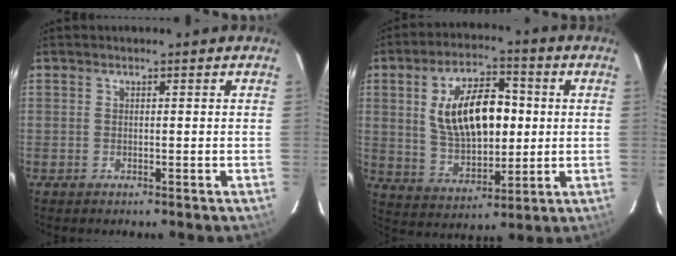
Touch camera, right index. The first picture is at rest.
{"total": 15.7, "force": [2.2, 8.1, 13.2], "torque": [-0.234, 0.015, 0.053]}